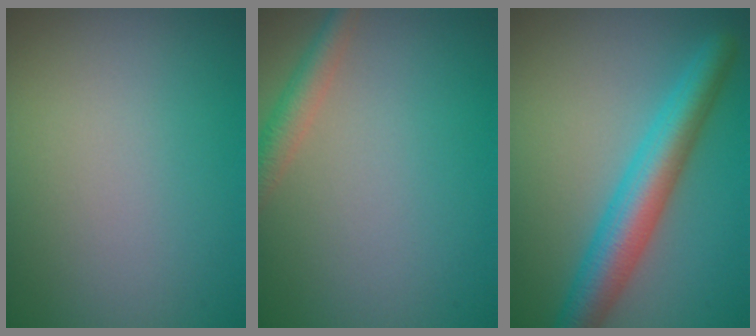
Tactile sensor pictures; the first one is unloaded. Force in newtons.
{"total": 2.6, "press": 2.6, "slide": 0.1}
{"total": 5.7, "press": 5.7, "slide": 0.2}